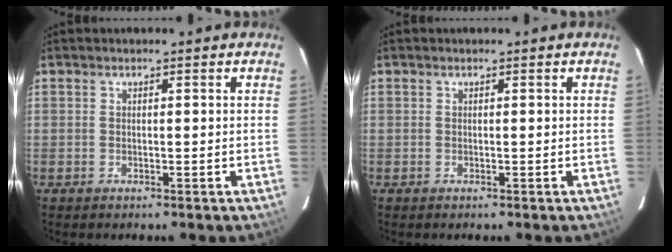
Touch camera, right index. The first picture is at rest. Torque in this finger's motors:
{"motor_torque": [0.00, 0.00, 0.00, 0.00]}